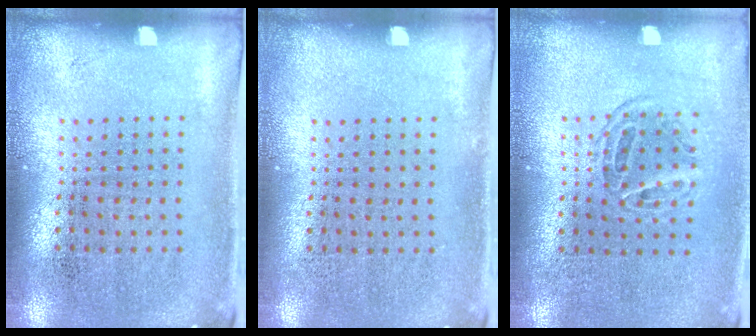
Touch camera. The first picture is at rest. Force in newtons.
{"total": 0.0}
{"total": 1.2, "press": 1.0, "slide": 0.5}